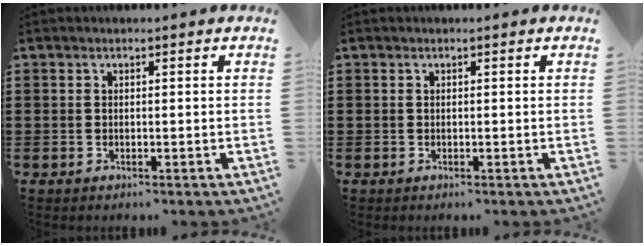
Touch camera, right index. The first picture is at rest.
{"total": 0.0}